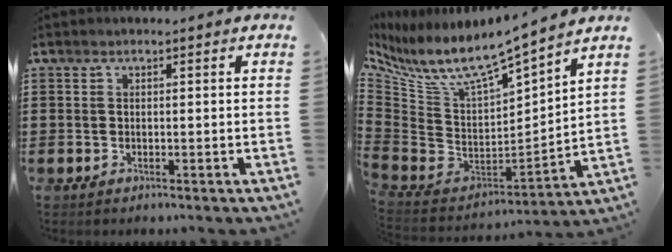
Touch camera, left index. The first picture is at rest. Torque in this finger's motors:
{"motor_torque": [2.14, 0.00, 0.23, 0.16]}